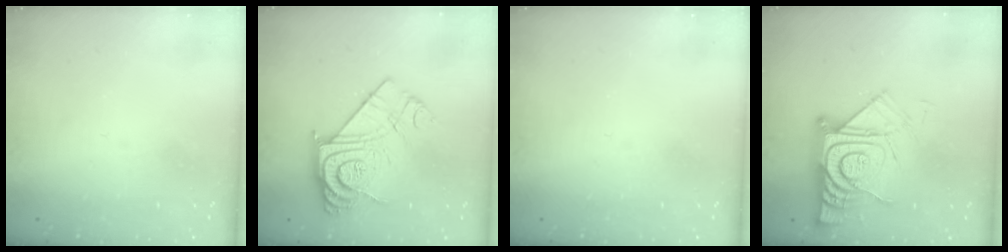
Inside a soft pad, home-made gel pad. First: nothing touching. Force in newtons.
{"total": 14.6, "press": 14.5, "slide": 0.9}
{"total": 0.0}
{"total": 14.2, "press": 14.2, "slide": 1.1}